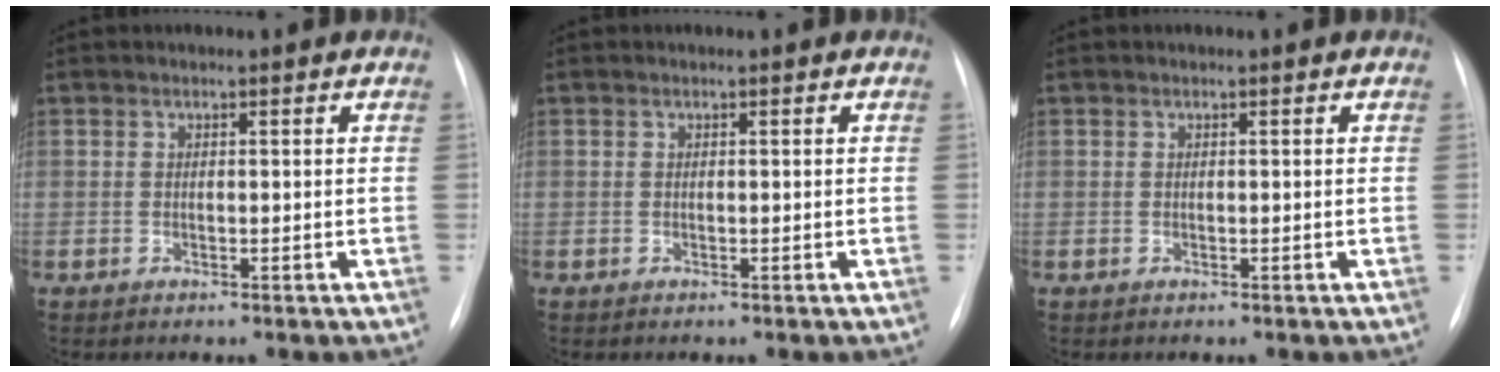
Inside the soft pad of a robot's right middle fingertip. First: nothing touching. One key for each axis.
{"total": 0.0}
{"total": 0.0}